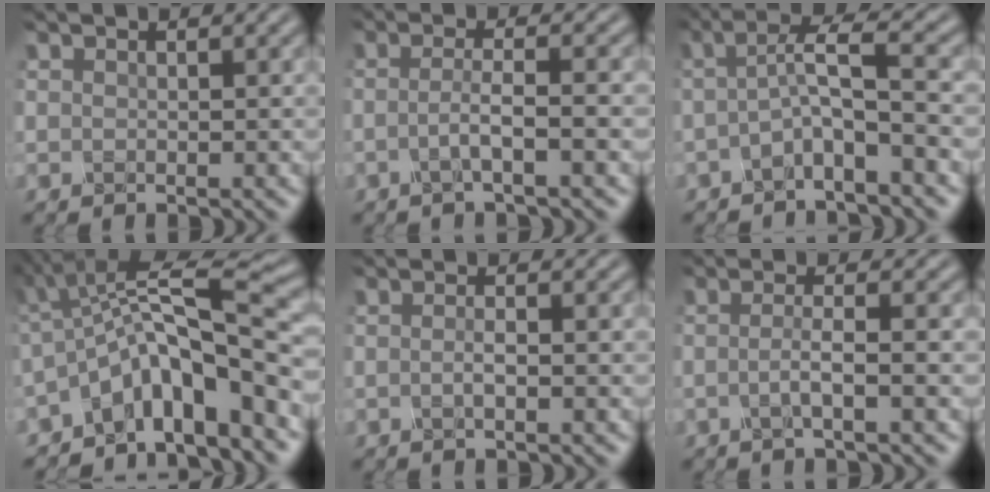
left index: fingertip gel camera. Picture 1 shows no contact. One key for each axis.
{"total": 2.7, "fx": -1.4, "fy": 0.4, "fz": 2.3, "tx": -0.039, "ty": 0.002, "tz": -0.035}
{"total": 3.4, "fx": -1.4, "fy": 0.4, "fz": 3.1, "tx": -0.057, "ty": 0.011, "tz": -0.035}
{"total": 9.0, "fx": -3.7, "fy": 2.1, "fz": 7.9, "tx": -0.109, "ty": 0.016, "tz": -0.083}
{"total": 1.5, "fx": -0.9, "fy": 0.2, "fz": 1.1, "tx": -0.018, "ty": 0.000, "tz": -0.021}
{"total": 2.4, "fx": -1.2, "fy": 0.4, "fz": 2.0, "tx": -0.034, "ty": 0.001, "tz": -0.031}